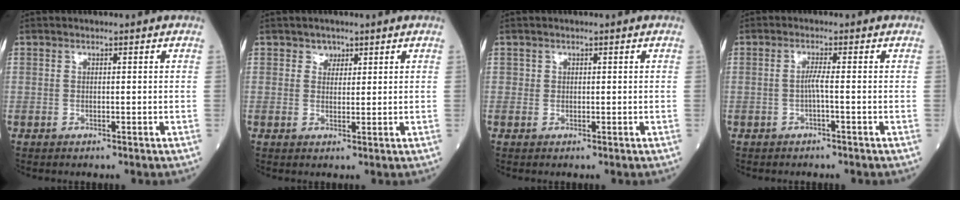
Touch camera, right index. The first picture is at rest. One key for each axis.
{"total": 1.7, "fx": 1.1, "fy": 1.3, "fz": 0.3, "tx": 0.003, "ty": -0.002, "tz": 0.015}
{"total": 0.6, "fx": 0.1, "fy": 0.6, "fz": 0.0, "tx": 0.009, "ty": 0.005, "tz": 0.001}
{"total": 1.6, "fx": -0.5, "fy": -0.3, "fz": 1.5, "tx": -0.029, "ty": 0.001, "tz": -0.012}